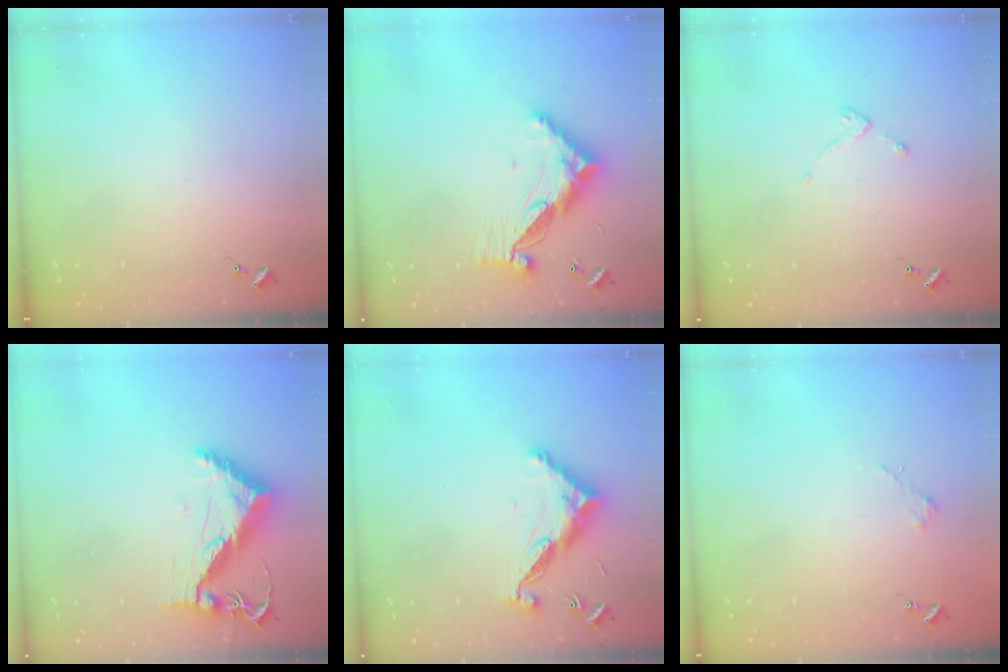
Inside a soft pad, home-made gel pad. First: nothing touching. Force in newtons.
{"total": 13.7, "press": 13.6, "slide": 1.0}
{"total": 2.6, "press": 2.6, "slide": 0.5}
{"total": 10.7, "press": 10.6, "slide": 1.3}
{"total": 12.4, "press": 12.4, "slide": 0.2}
{"total": 1.8, "press": 1.8, "slide": 0.2}